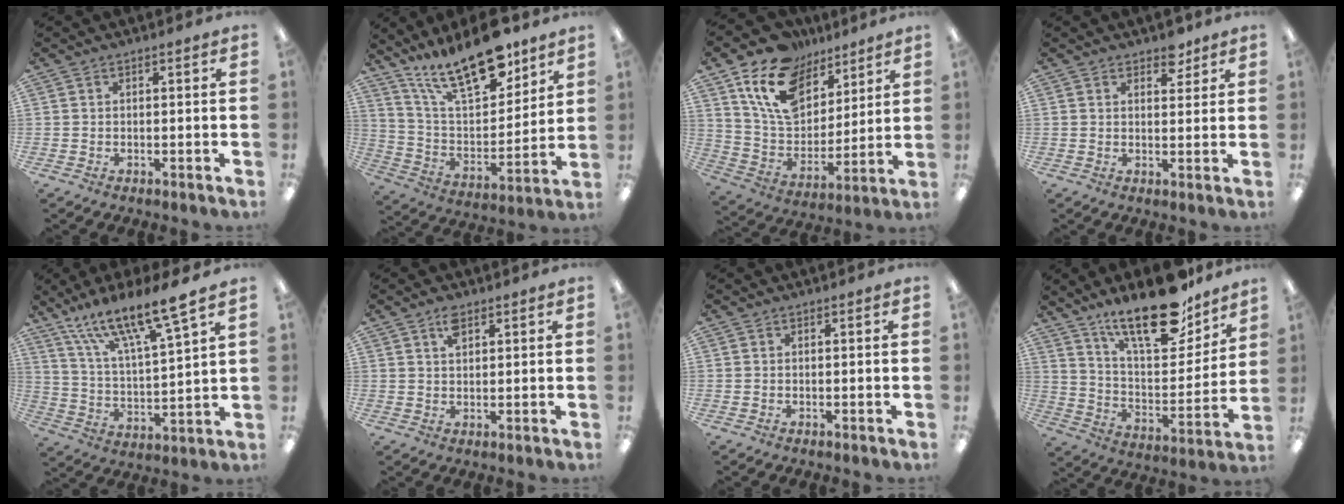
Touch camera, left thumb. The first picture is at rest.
{"total": 20.7, "force": [15.5, 7.3, 11.8], "torque": [-0.205, -0.095, 0.267]}
{"total": 17.6, "force": [10.5, 11.2, 8.6], "torque": [-0.167, -0.040, 0.199]}
{"total": 4.0, "force": [3.1, 2.1, 1.5], "torque": [-0.003, -0.015, 0.051]}
{"total": 16.4, "force": [13.3, 2.4, 9.3], "torque": [-0.175, -0.084, 0.224]}
{"total": 3.5, "force": [2.2, 1.7, 2.0], "torque": [-0.038, 0.000, 0.038]}
{"total": 0.0}
{"total": 21.7, "force": [16.5, 7.2, 12.1], "torque": [-0.191, -0.110, 0.280]}